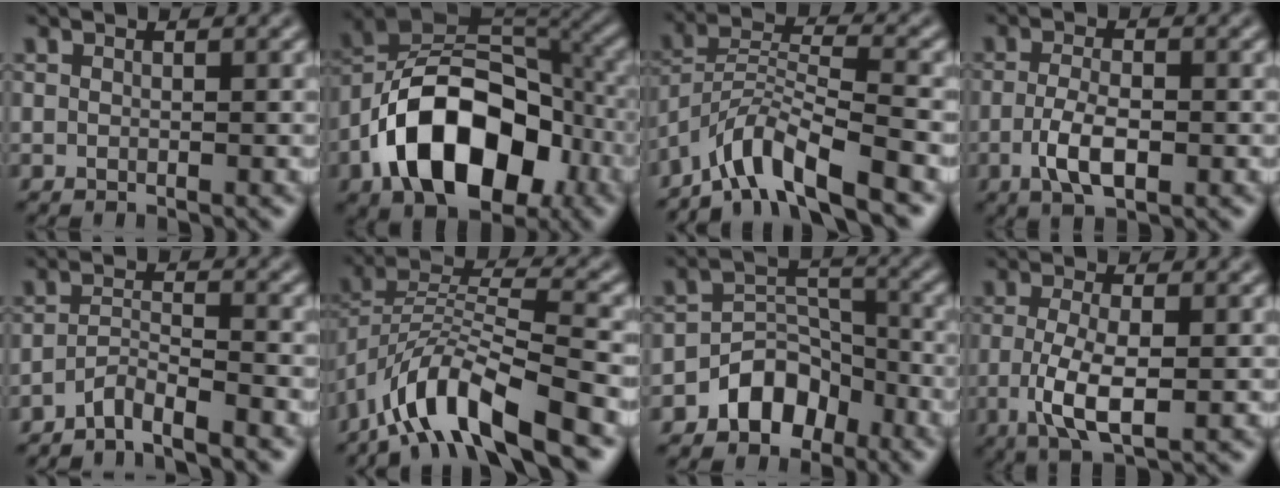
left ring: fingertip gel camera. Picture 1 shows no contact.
{"total": 12.8, "force": [-5.4, 7.6, 8.8], "torque": [-0.144, 0.001, -0.100]}
{"total": 7.2, "force": [-5.7, 1.3, 4.3], "torque": [-0.072, 0.004, -0.112]}
{"total": 3.6, "force": [-1.1, 1.6, 3.1], "torque": [-0.066, -0.006, -0.022]}
{"total": 2.8, "force": [-2.6, 0.2, 1.2], "torque": [-0.022, 0.004, -0.056]}
{"total": 9.5, "force": [-6.4, 2.3, 6.6], "torque": [-0.113, 0.007, -0.126]}
{"total": 4.7, "force": [-2.9, 3.2, 1.8], "torque": [-0.017, 0.009, -0.052]}
{"total": 4.7, "force": [-0.9, 1.7, 4.3], "torque": [-0.097, -0.009, -0.018]}